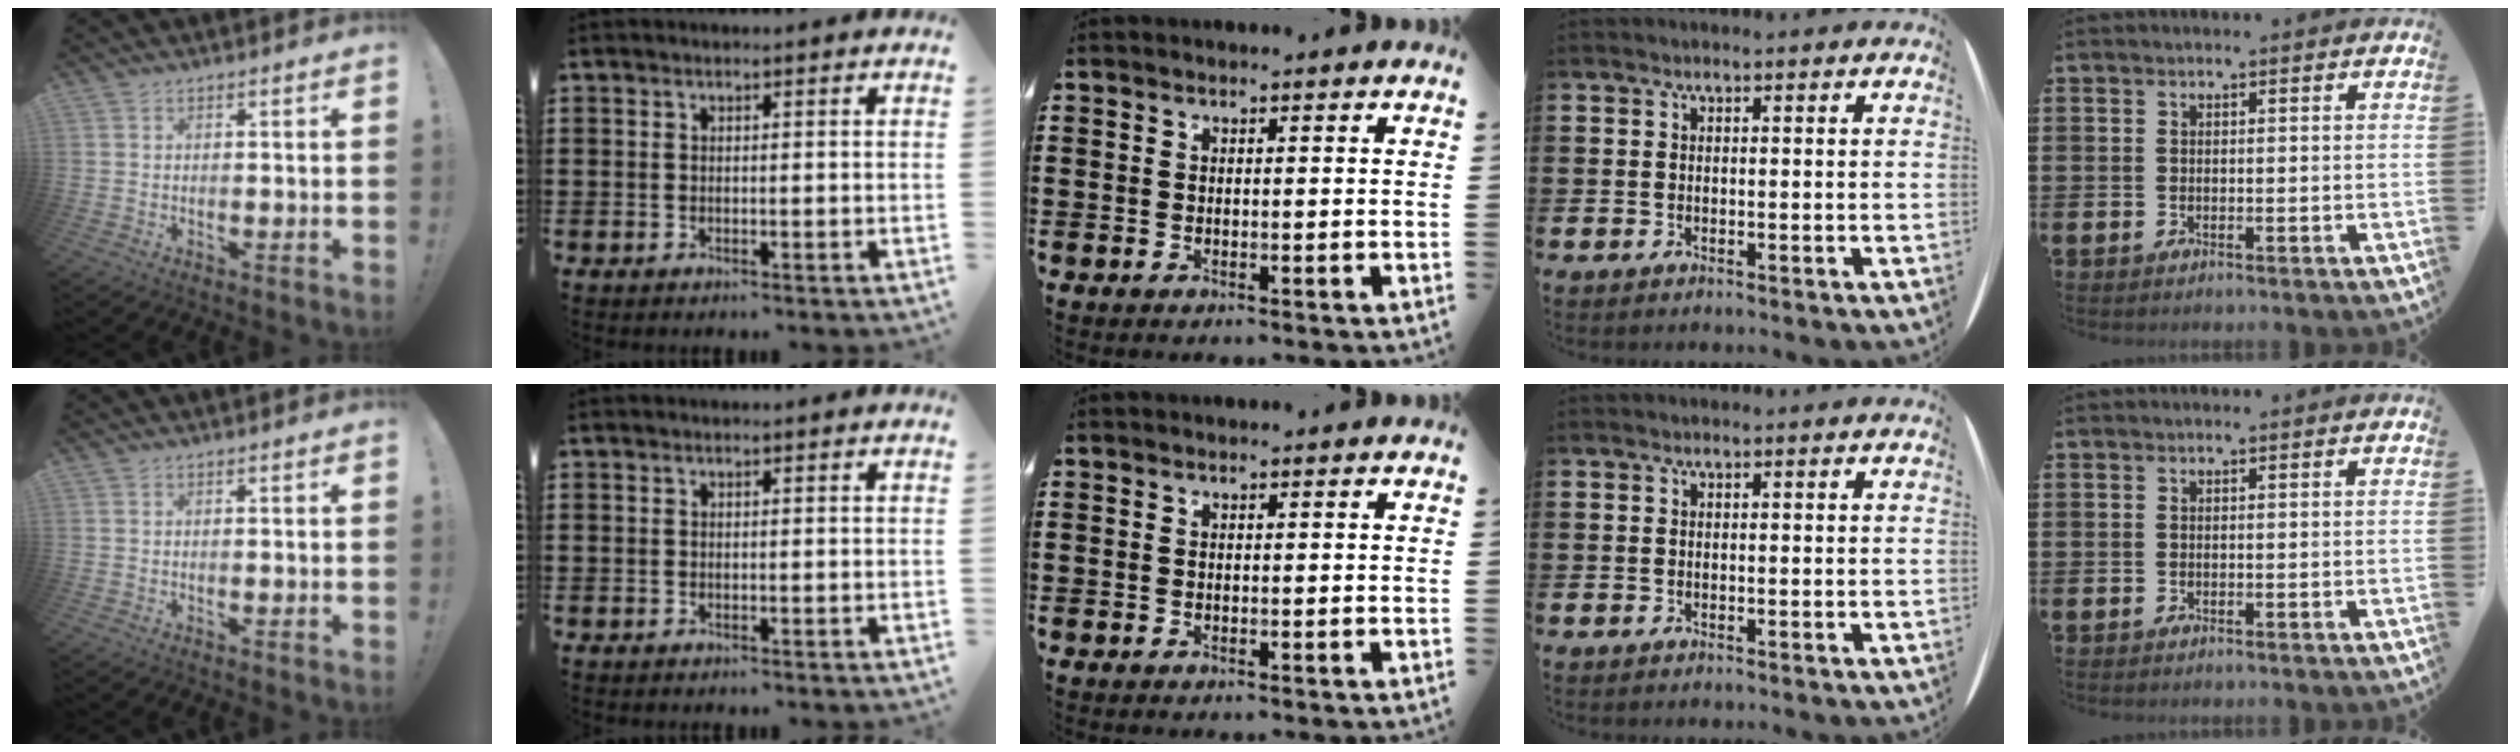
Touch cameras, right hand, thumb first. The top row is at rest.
{}